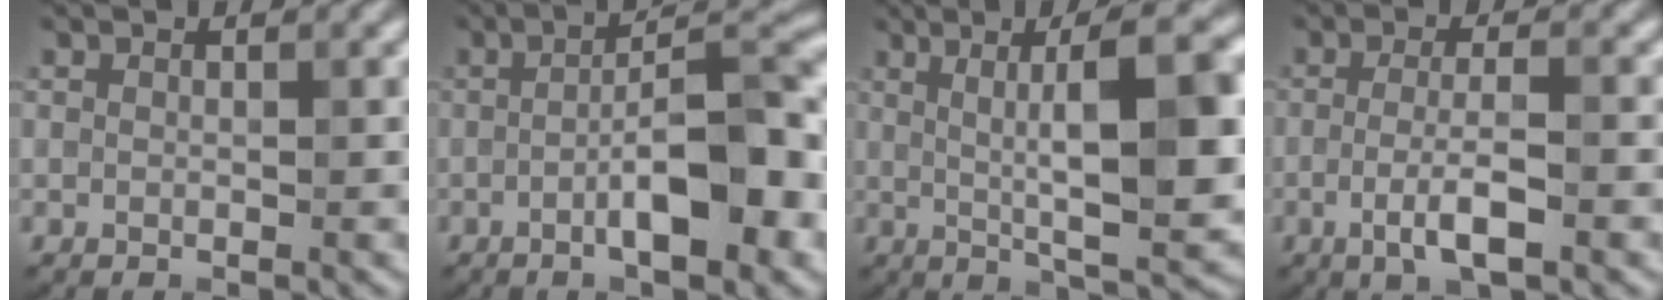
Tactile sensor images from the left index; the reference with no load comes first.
{"total": 8.6, "force": [-2.5, 1.9, 8.0], "torque": [-0.115, 0.017, -0.046]}
{"total": 11.0, "force": [1.3, 2.4, 10.6], "torque": [-0.138, 0.012, 0.025]}
{"total": 4.1, "force": [-1.3, 0.8, 3.8], "torque": [-0.068, 0.003, -0.029]}